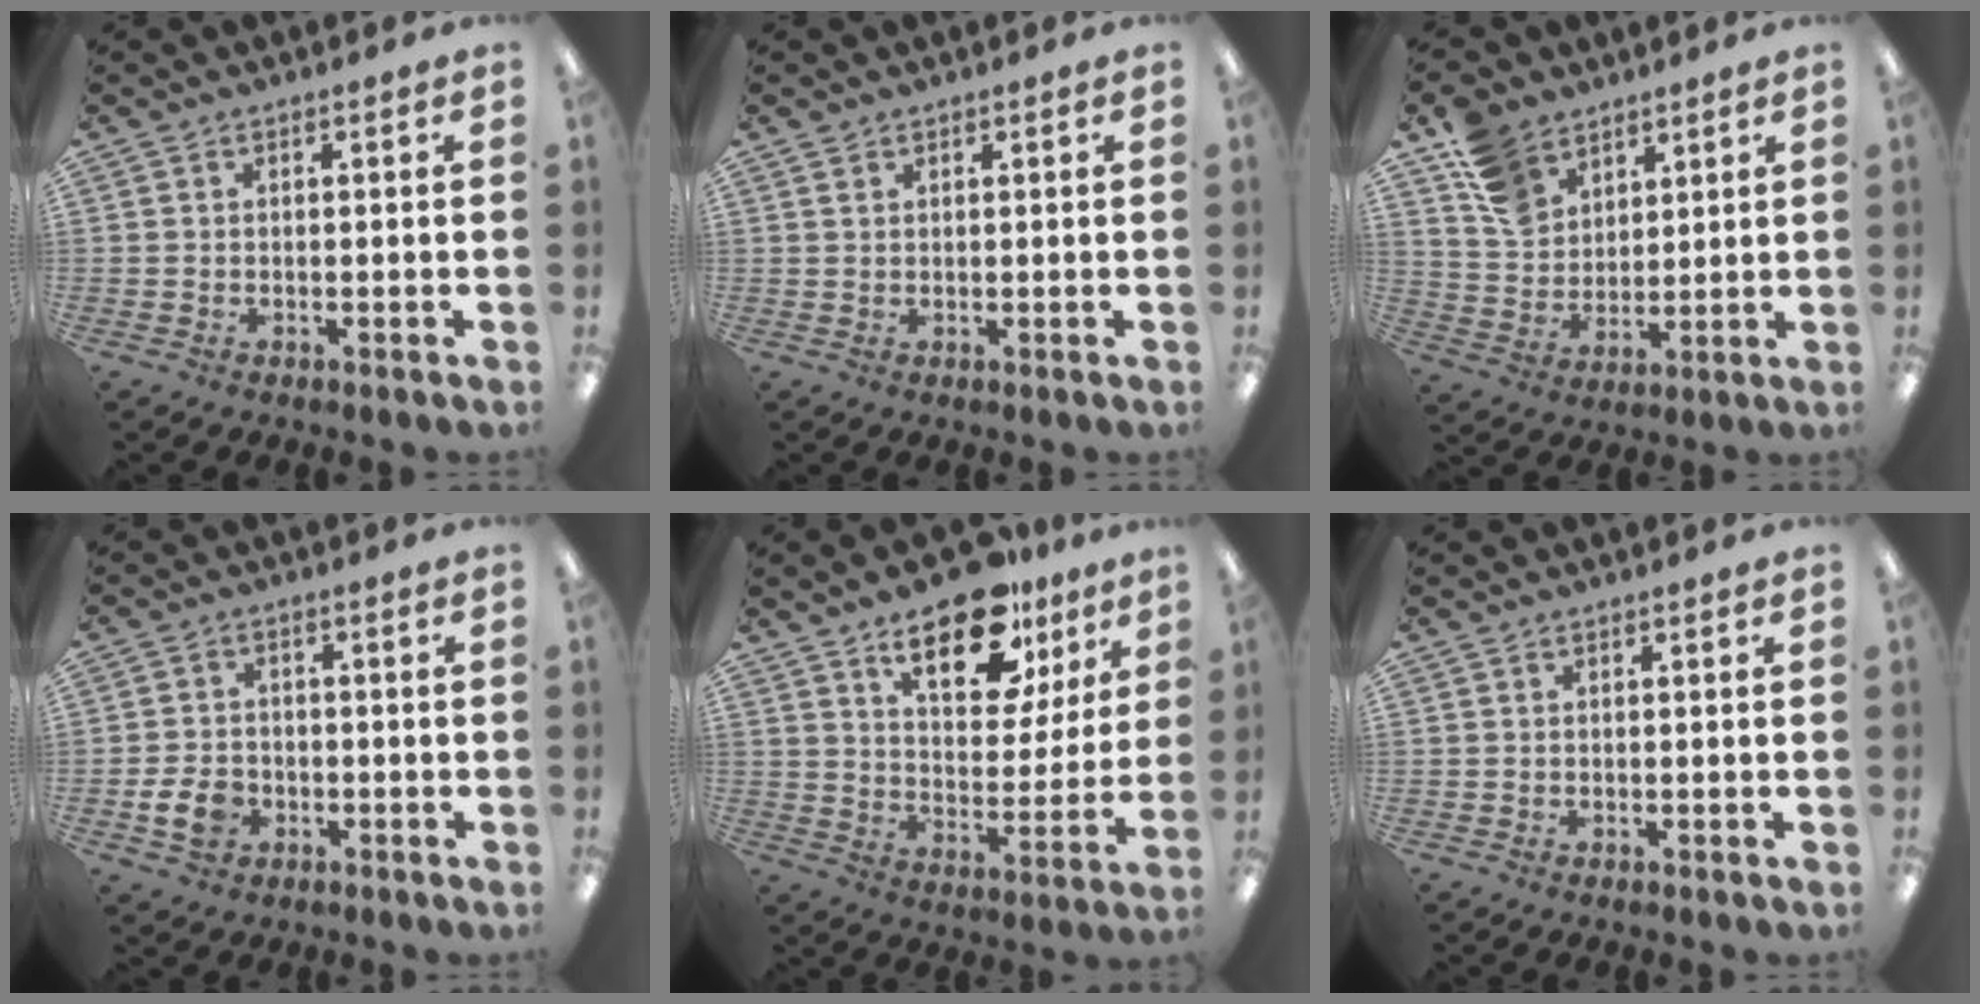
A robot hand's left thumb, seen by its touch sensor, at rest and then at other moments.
{"total": 1.1, "force": [0.8, 0.7, 0.3], "torque": [-0.007, 0.001, 0.016]}
{"total": 11.3, "force": [7.5, 7.7, 3.5], "torque": [-0.079, -0.029, 0.150]}
{"total": 6.2, "force": [-2.2, 4.6, 3.5], "torque": [-0.065, 0.006, -0.040]}
{"total": 17.9, "force": [11.8, 8.2, 10.6], "torque": [-0.148, -0.059, 0.198]}
{"total": 0.0}